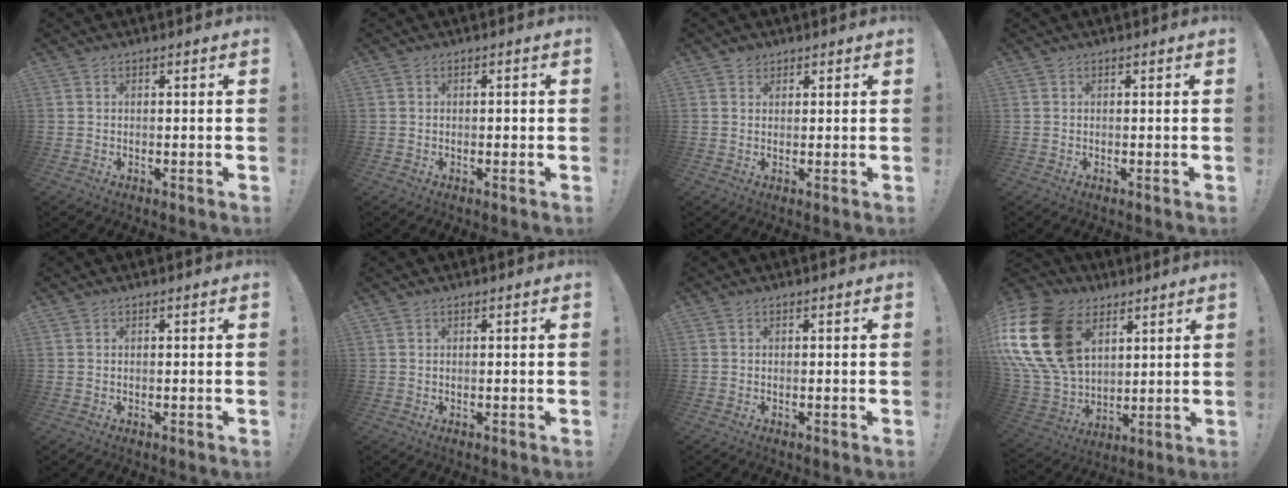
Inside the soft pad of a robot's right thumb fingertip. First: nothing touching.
{"total": 0.8, "force": [-0.4, 0.6, 0.4], "torque": [-0.009, 0.004, -0.007]}
{"total": 2.0, "force": [1.3, 1.4, 0.3], "torque": [0.002, -0.006, 0.023]}
{"total": 0.0}
{"total": 0.0}
{"total": 0.0}
{"total": 0.0}
{"total": 26.4, "force": [8.8, 18.8, 16.3], "torque": [-0.327, -0.035, 0.188]}